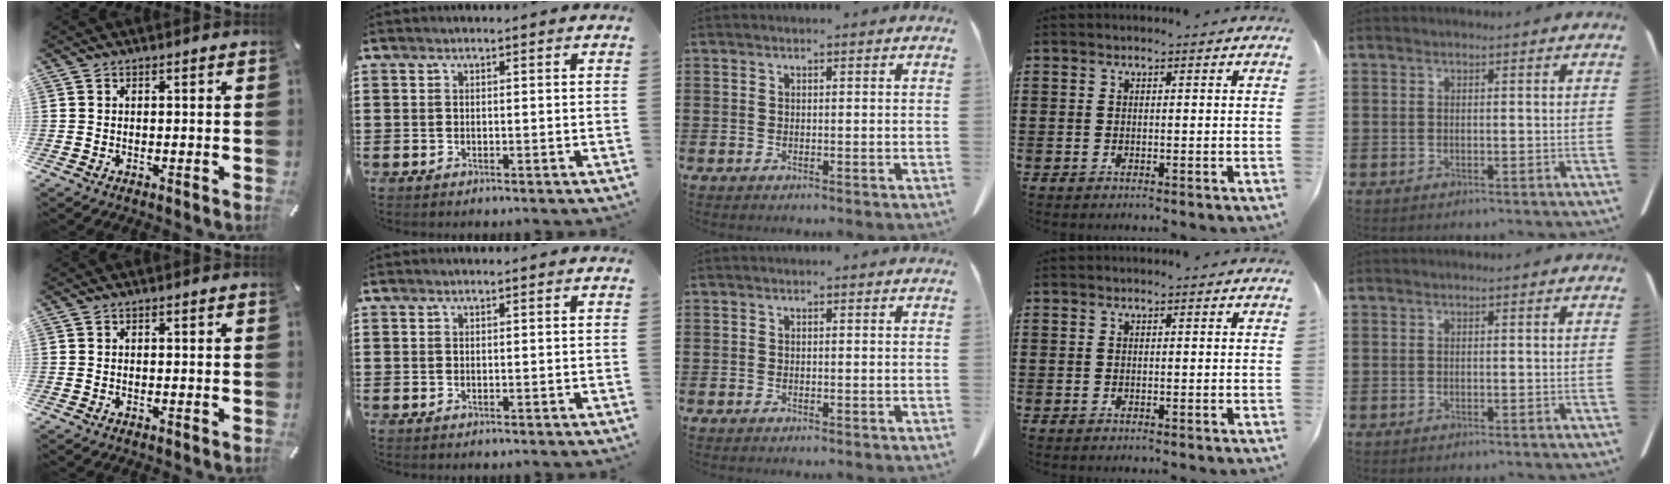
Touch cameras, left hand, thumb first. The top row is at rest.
{}